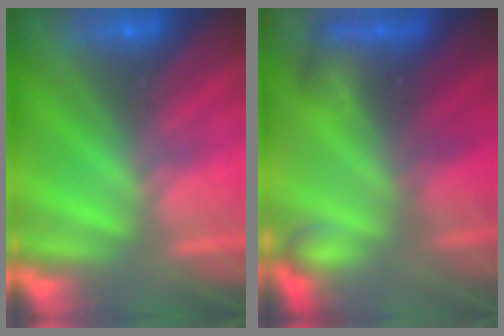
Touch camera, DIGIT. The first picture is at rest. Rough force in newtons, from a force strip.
{"total": 6.0}